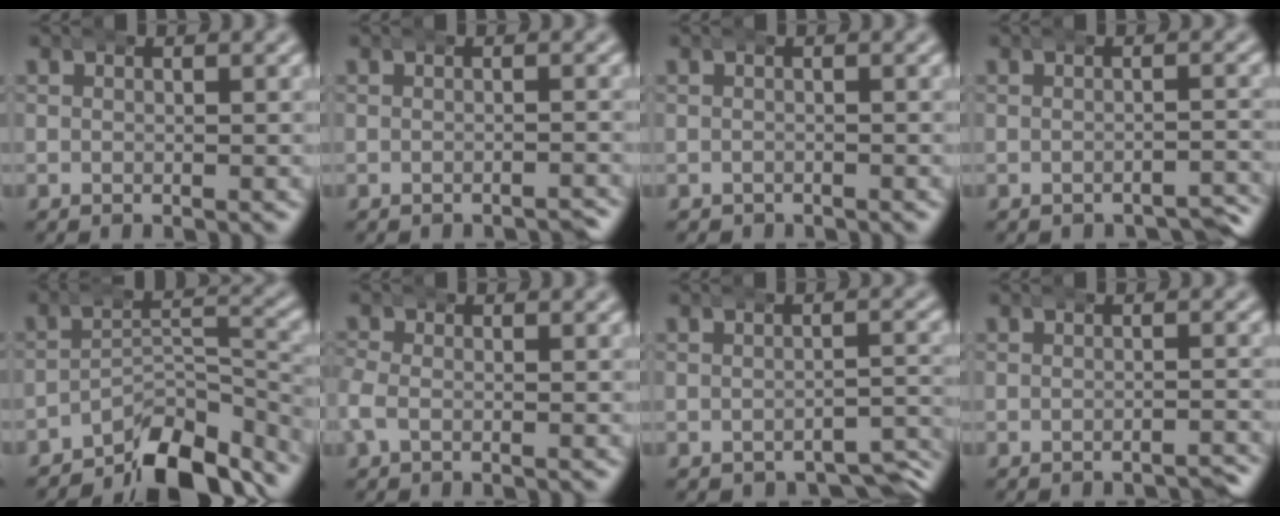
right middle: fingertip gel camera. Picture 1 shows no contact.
{"total": 1.2, "force": [-1.2, 0.2, 0.3], "torque": [-0.002, 0.000, -0.018]}
{"total": 0.8, "force": [-0.7, 0.4, -0.2], "torque": [0.003, -0.009, -0.004]}
{"total": 2.1, "force": [-2.0, 0.6, 0.3], "torque": [-0.005, -0.001, -0.033]}
{"total": 9.2, "force": [-7.3, 3.4, 4.5], "torque": [-0.031, -0.009, -0.112]}
{"total": 2.2, "force": [-0.9, 1.7, 1.2], "torque": [-0.043, -0.004, -0.017]}
{"total": 4.9, "force": [-4.2, 1.9, 1.5], "torque": [-0.011, -0.012, -0.060]}
{"total": 1.5, "force": [-1.4, 0.3, 0.3], "torque": [-0.002, 0.000, -0.024]}